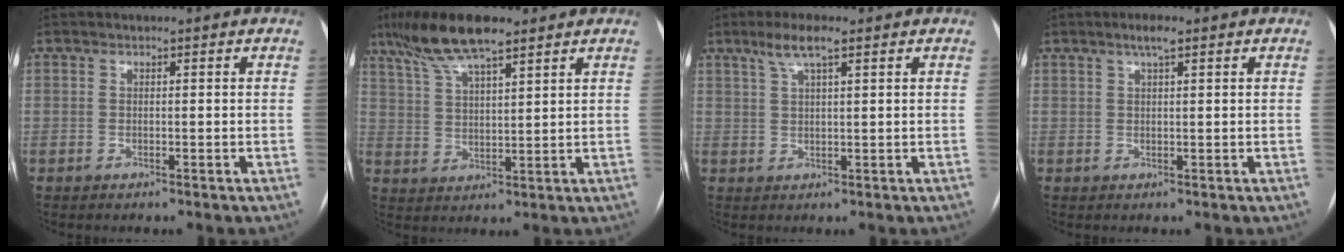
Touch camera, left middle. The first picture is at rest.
{"total": 10.8, "force": [7.9, 2.0, 7.1], "torque": [-0.143, 0.018, 0.146]}
{"total": 3.8, "force": [2.4, 0.4, 2.9], "torque": [-0.060, 0.010, 0.047]}
{"total": 2.4, "force": [1.5, 0.3, 1.9], "torque": [-0.038, 0.007, 0.026]}